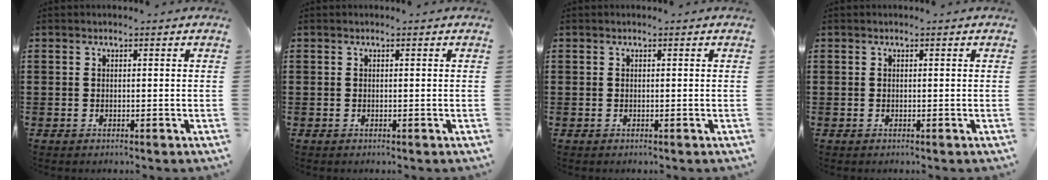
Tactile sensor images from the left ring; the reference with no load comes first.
{"total": 0.0}
{"total": 0.0}
{"total": 0.0}